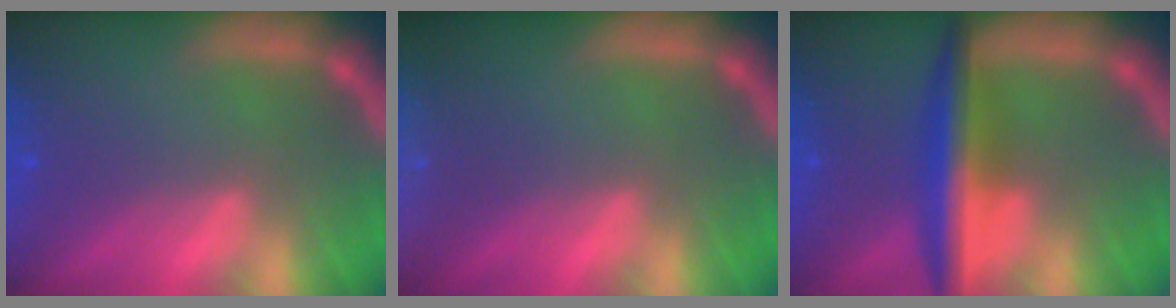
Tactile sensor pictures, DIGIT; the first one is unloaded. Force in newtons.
{"total": 9.0}
{"total": 5.5}